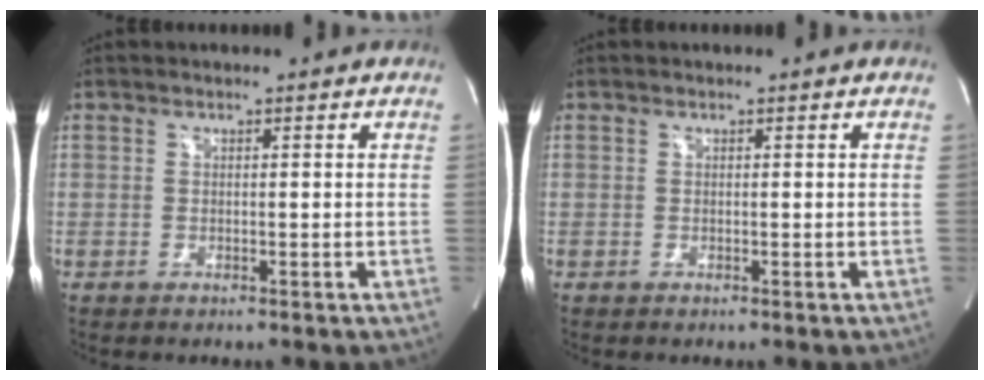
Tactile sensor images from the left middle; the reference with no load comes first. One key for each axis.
{"total": 0.0}